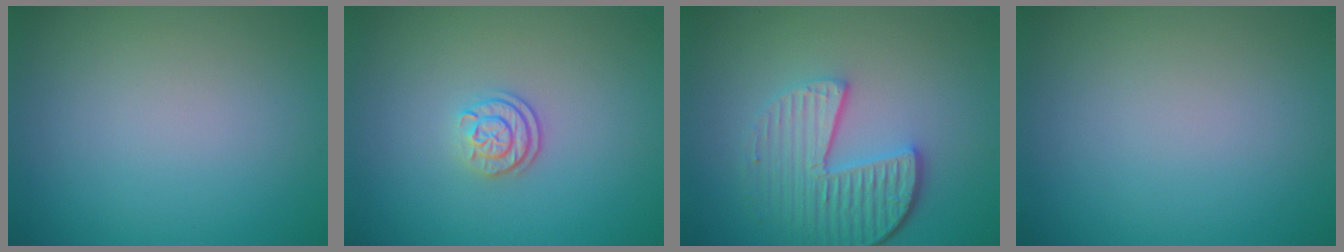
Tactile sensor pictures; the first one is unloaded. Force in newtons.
{"total": 2.3, "press": 1.7, "slide": 1.5}
{"total": 5.4, "press": 4.1, "slide": 3.5}
{"total": 0.0}